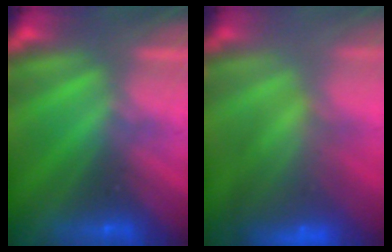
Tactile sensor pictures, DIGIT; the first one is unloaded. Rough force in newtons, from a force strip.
{"total": 9.7}